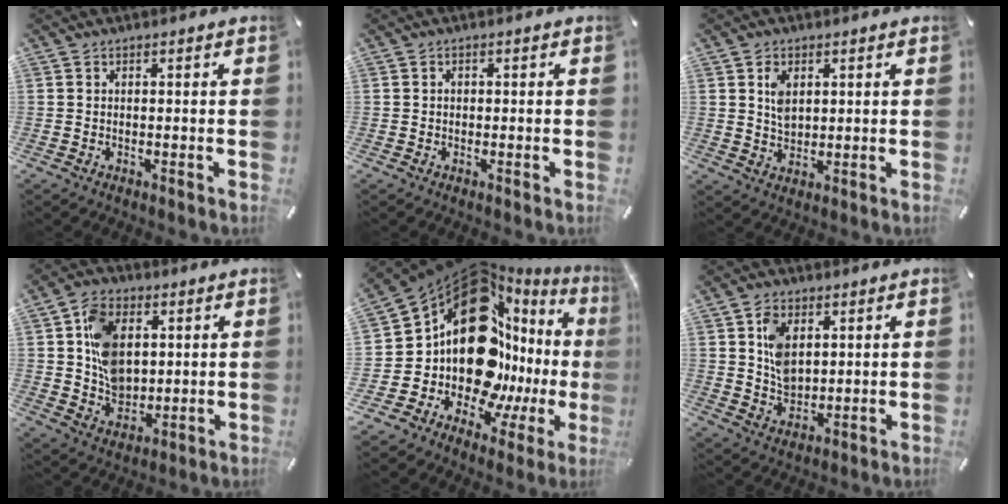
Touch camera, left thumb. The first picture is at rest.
{"total": 0.6, "force": [-0.1, 0.5, 0.4], "torque": [-0.007, 0.003, -0.003]}
{"total": 4.9, "force": [1.7, 3.5, 2.9], "torque": [-0.041, -0.003, 0.027]}
{"total": 11.8, "force": [2.8, 8.8, 7.3], "torque": [-0.141, 0.009, 0.057]}
{"total": 25.4, "force": [5.1, 17.1, 18.0], "torque": [-0.270, -0.115, 0.129]}
{"total": 8.1, "force": [2.5, 5.8, 4.9], "torque": [-0.091, 0.001, 0.045]}